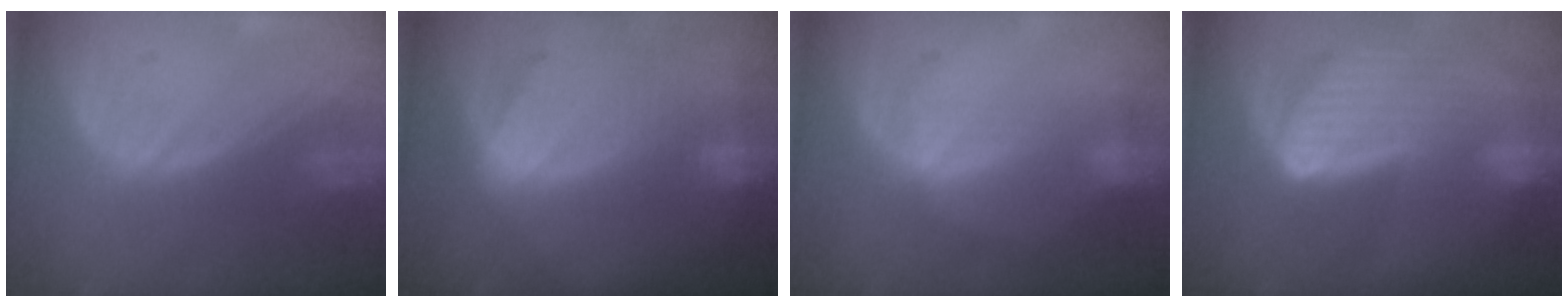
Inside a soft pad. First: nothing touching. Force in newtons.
{"total": 9.2, "press": 8.1, "slide": 4.5}
{"total": 2.4, "press": 2.4, "slide": 0.4}
{"total": 9.1, "press": 8.0, "slide": 4.4}